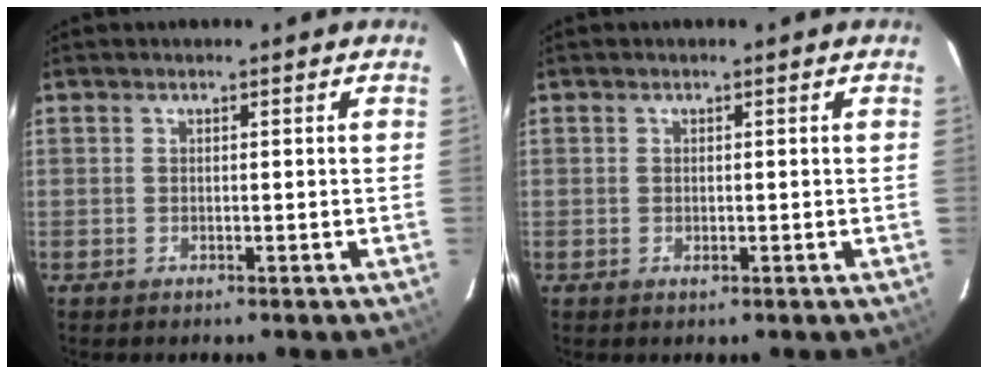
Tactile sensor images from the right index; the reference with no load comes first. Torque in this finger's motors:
{"motor_torque": [0.33, 0.08, 0.17, 0.02]}